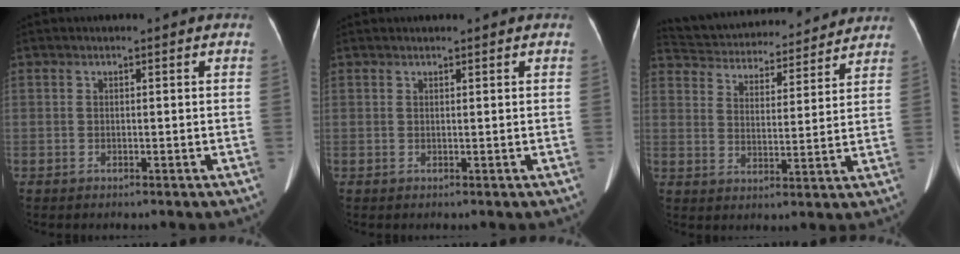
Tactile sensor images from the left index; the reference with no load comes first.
{"total": 1.8, "force": [1.7, 0.1, 0.7], "torque": [-0.008, 0.009, 0.021]}
{"total": 20.0, "force": [18.6, 4.9, 5.5], "torque": [-0.102, 0.018, 0.264]}